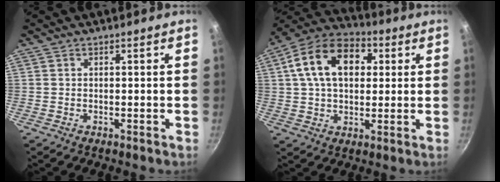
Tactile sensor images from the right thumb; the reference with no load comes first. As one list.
[{"total": 16.5, "force": [4.1, 11.0, 11.5], "torque": [-0.175, 0.018, 0.053]}]